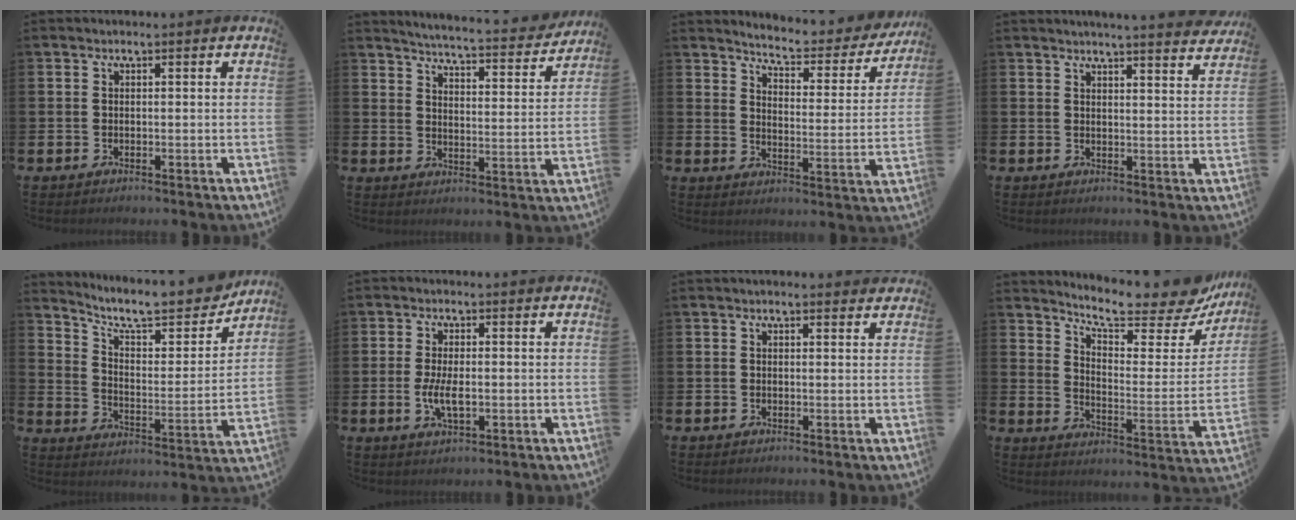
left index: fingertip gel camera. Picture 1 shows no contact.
{"total": 5.1, "force": [5.0, 0.1, 1.2], "torque": [-0.041, -0.042, 0.081]}
{"total": 4.8, "force": [4.6, 0.7, 1.0], "torque": [-0.044, -0.040, 0.073]}
{"total": 3.9, "force": [3.9, -0.6, 0.3], "torque": [-0.007, -0.027, 0.068]}
{"total": 9.8, "force": [8.6, 2.3, 3.9], "torque": [-0.102, -0.063, 0.148]}
{"total": 3.9, "force": [-0.4, 1.7, 3.5], "torque": [-0.072, 0.001, -0.010]}
{"total": 1.1, "force": [1.1, 0.2, 0.2], "torque": [0.002, 0.000, 0.018]}
{"total": 9.5, "force": [8.8, 1.8, 3.2], "torque": [-0.072, -0.073, 0.149]}